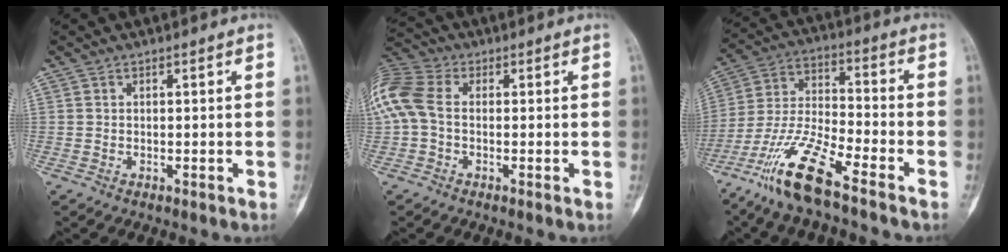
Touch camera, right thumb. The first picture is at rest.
{"total": 11.6, "force": [0.6, 7.7, 8.6], "torque": [-0.214, 0.026, 0.003]}
{"total": 14.3, "force": [-9.8, 2.3, 10.2], "torque": [-0.221, 0.044, -0.190]}